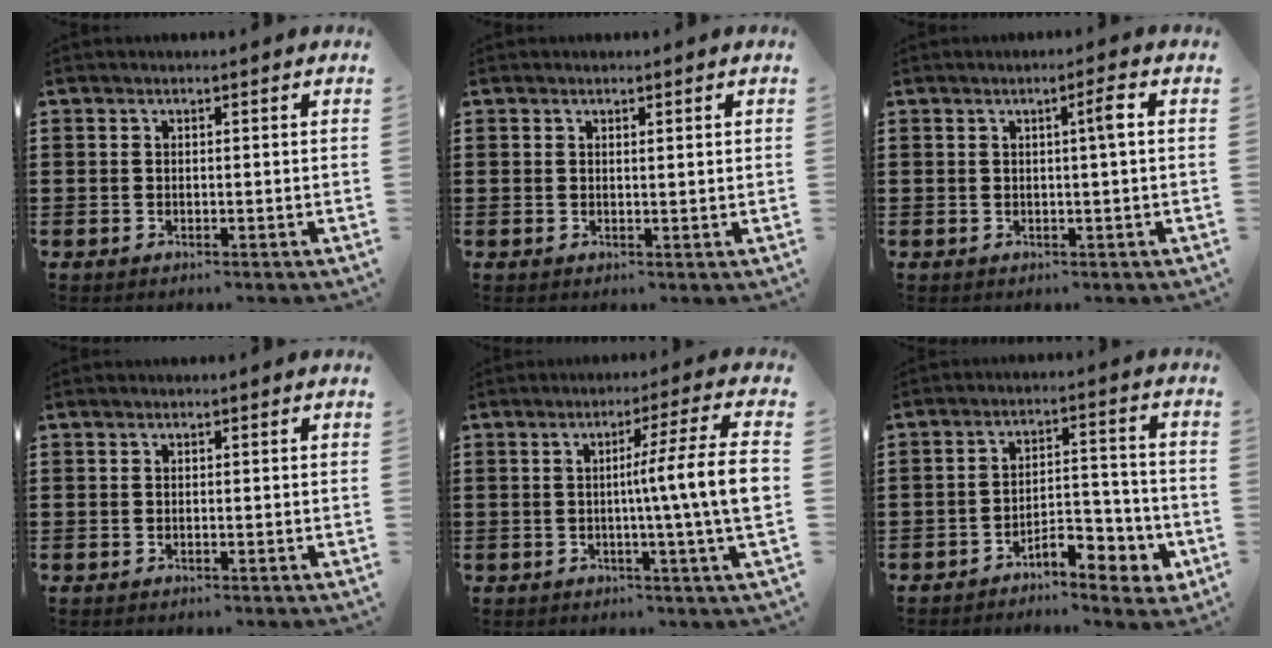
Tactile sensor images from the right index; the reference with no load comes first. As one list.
[{"total": 0.6, "force": [0.4, 0.0, 0.4], "torque": [-0.009, 0.000, 0.008]}, {"total": 2.3, "force": [0.4, -0.4, 2.2], "torque": [-0.034, -0.006, 0.000]}, {"total": 0.0}, {"total": 10.2, "force": [0.0, -0.7, 10.1], "torque": [-0.165, -0.013, -0.009]}, {"total": 6.6, "force": [-5.0, 2.5, 3.5], "torque": [-0.054, 0.016, -0.091]}]